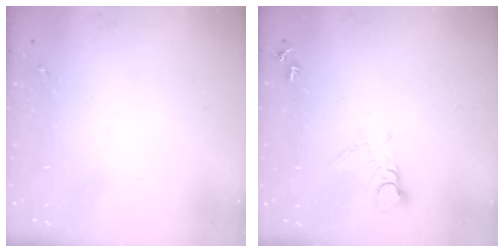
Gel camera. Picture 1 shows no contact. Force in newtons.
{"total": 7.2, "press": 7.2, "slide": 0.8}